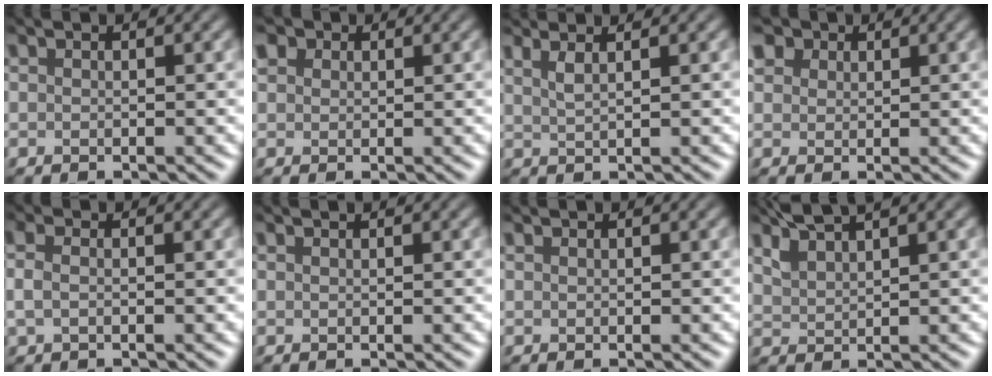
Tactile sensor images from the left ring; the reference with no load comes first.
{"total": 1.8, "force": [1.1, 1.4, 0.5], "torque": [-0.013, 0.006, 0.016]}
{"total": 2.4, "force": [1.5, 0.9, 1.6], "torque": [-0.015, 0.006, 0.010]}
{"total": 2.9, "force": [1.9, 1.9, 1.0], "torque": [-0.027, 0.006, 0.032]}
{"total": 1.5, "force": [0.0, 0.7, 1.4], "torque": [-0.034, 0.002, -0.006]}
{"total": 0.0}
{"total": 0.0}
{"total": 3.6, "force": [3.1, 0.6, 1.9], "torque": [-0.048, 0.012, 0.067]}